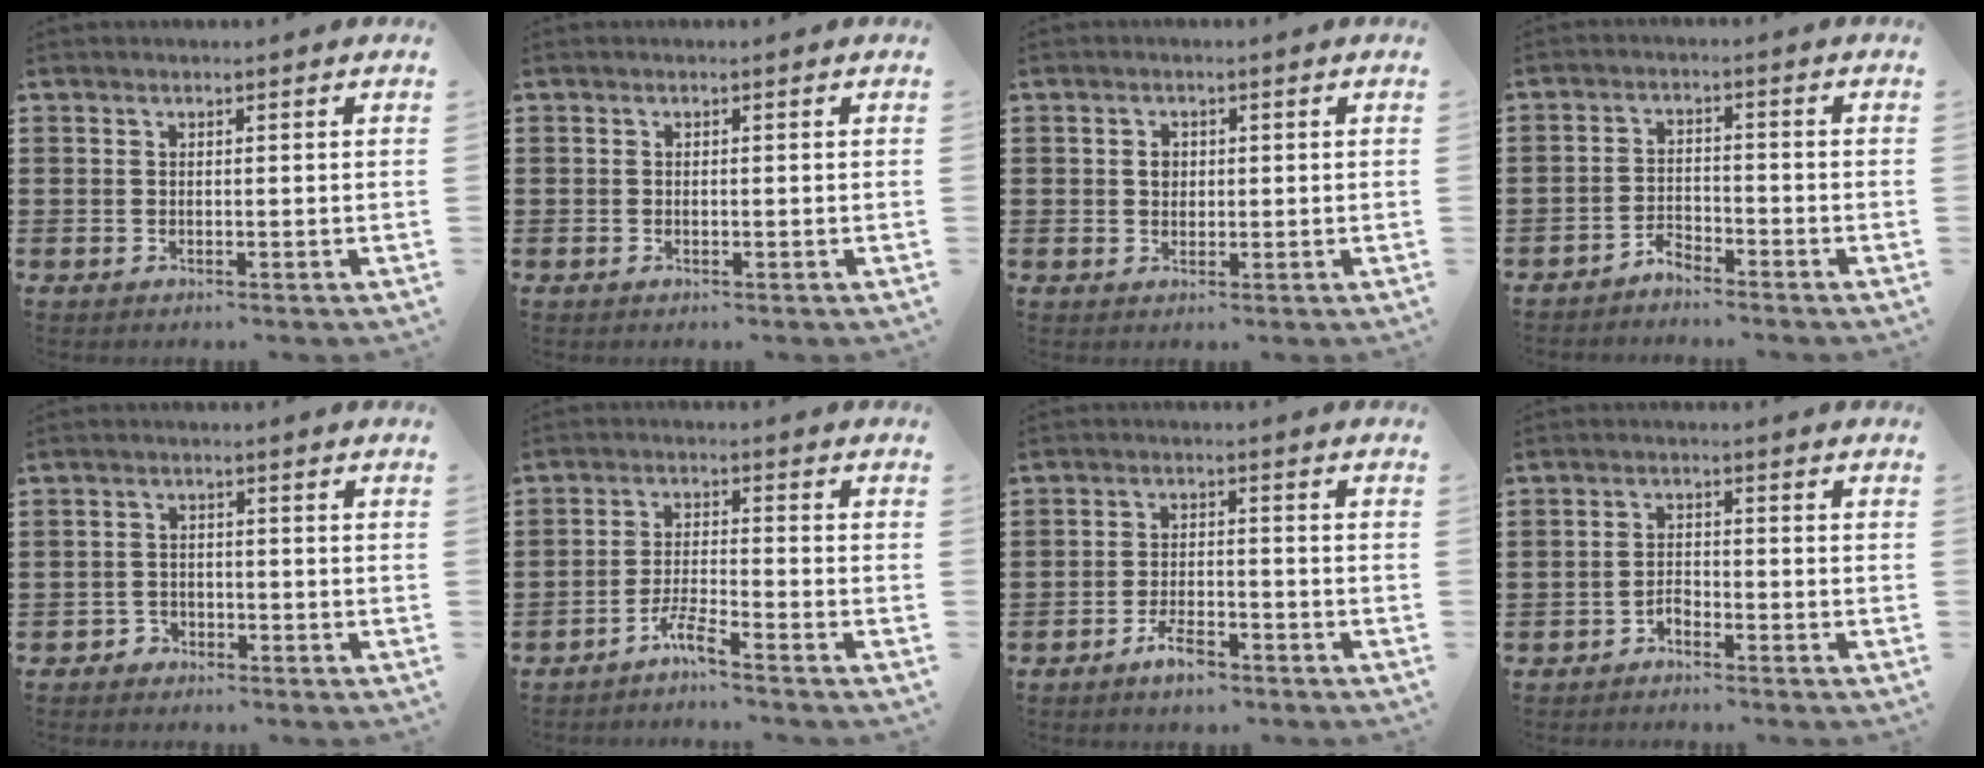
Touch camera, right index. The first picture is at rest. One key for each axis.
{"total": 0.0}
{"total": 1.7, "fx": 0.3, "fy": 1.4, "fz": 1.0, "tx": -0.022, "ty": 0.008, "tz": 0.004}
{"total": 2.8, "fx": -2.8, "fy": 0.3, "fz": -0.1, "tx": -0.008, "ty": 0.005, "tz": -0.061}
{"total": 1.9, "fx": -1.6, "fy": 1.1, "fz": 0.1, "tx": -0.009, "ty": 0.002, "tz": -0.035}
{"total": 3.8, "fx": -3.4, "fy": -0.2, "fz": 1.8, "tx": -0.049, "ty": -0.002, "tz": -0.071}
{"total": 4.4, "fx": -3.3, "fy": 1.3, "fz": 2.6, "tx": -0.057, "ty": 0.005, "tz": -0.065}
{"total": 1.8, "fx": -1.7, "fy": 0.5, "fz": 0.3, "tx": -0.013, "ty": 0.002, "tz": -0.036}